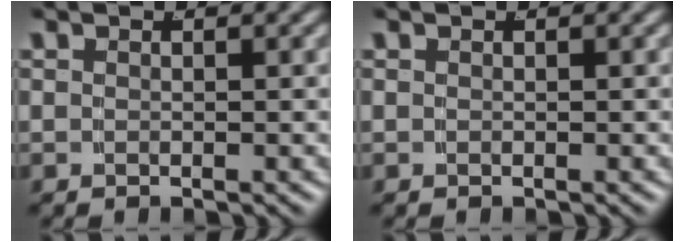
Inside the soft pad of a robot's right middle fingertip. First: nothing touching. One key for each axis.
{"total": 0.0}